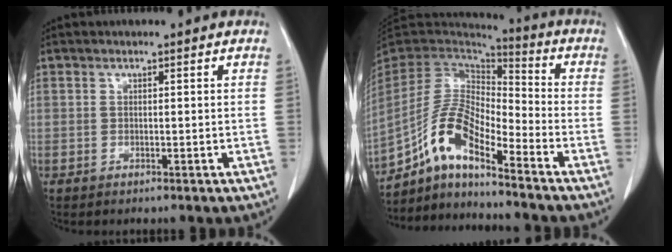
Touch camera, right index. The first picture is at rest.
{"total": 12.0, "force": [-7.8, 2.9, 8.6], "torque": [-0.177, 0.021, -0.145]}